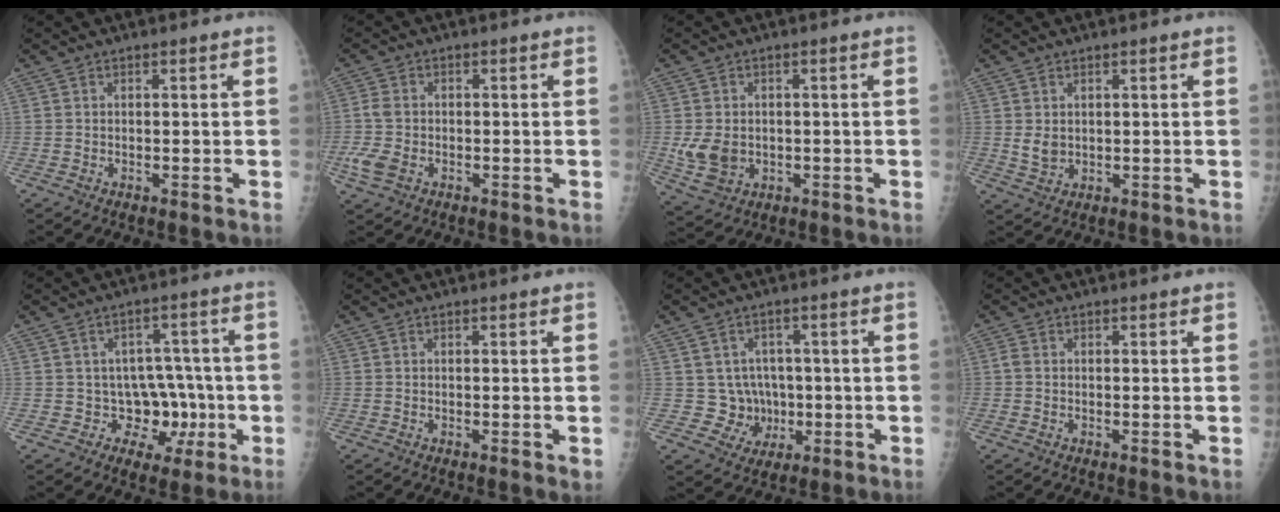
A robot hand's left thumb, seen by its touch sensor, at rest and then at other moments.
{"total": 5.1, "force": [-1.4, 3.6, 3.3], "torque": [-0.083, 0.007, -0.027]}
{"total": 6.5, "force": [-0.7, 5.2, 3.9], "torque": [-0.064, -0.004, 0.000]}
{"total": 2.8, "force": [0.6, 2.1, 1.8], "torque": [-0.026, -0.010, 0.019]}
{"total": 8.4, "force": [-1.8, 7.2, 3.8], "torque": [0.008, 0.021, -0.019]}
{"total": 0.7, "force": [0.0, 0.2, 0.7], "torque": [-0.013, -0.004, 0.000]}
{"total": 6.3, "force": [-0.1, 6.2, 1.1], "torque": [0.022, 0.012, 0.006]}
{"total": 1.3, "force": [-0.1, 0.9, 0.9], "torque": [-0.026, -0.003, -0.005]}